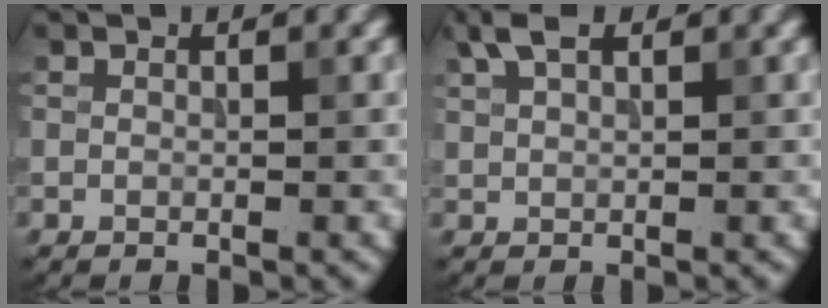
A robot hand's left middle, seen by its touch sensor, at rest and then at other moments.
{"total": 3.1, "force": [1.9, 1.4, 2.0], "torque": [-0.045, 0.010, 0.040]}